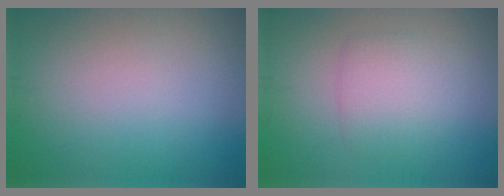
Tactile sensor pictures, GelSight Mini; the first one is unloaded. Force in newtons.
{"total": 2.8, "press": 2.8, "slide": 0.0}